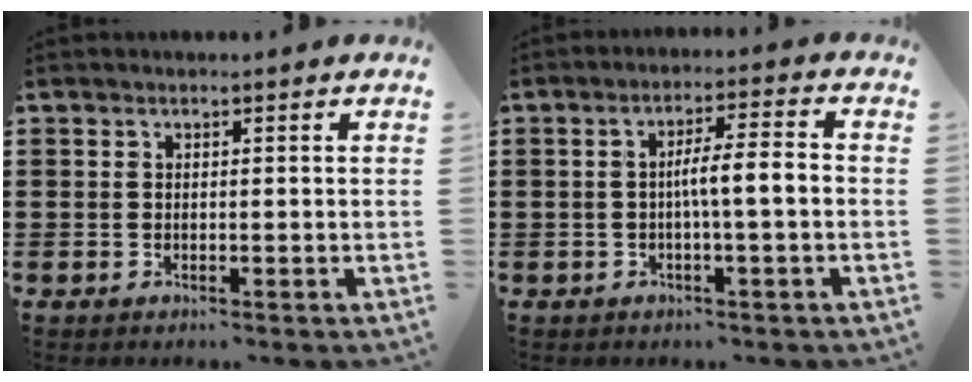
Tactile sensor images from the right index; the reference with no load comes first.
{"total": 4.7, "force": [-0.6, 0.4, 4.6], "torque": [-0.084, 0.001, -0.015]}